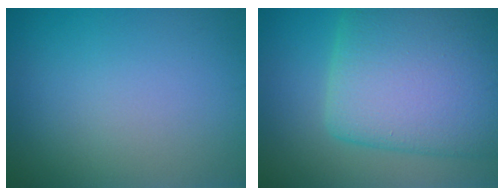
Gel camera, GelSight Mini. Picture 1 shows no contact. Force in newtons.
{"total": 12.2, "press": 12.2, "slide": 0.7}